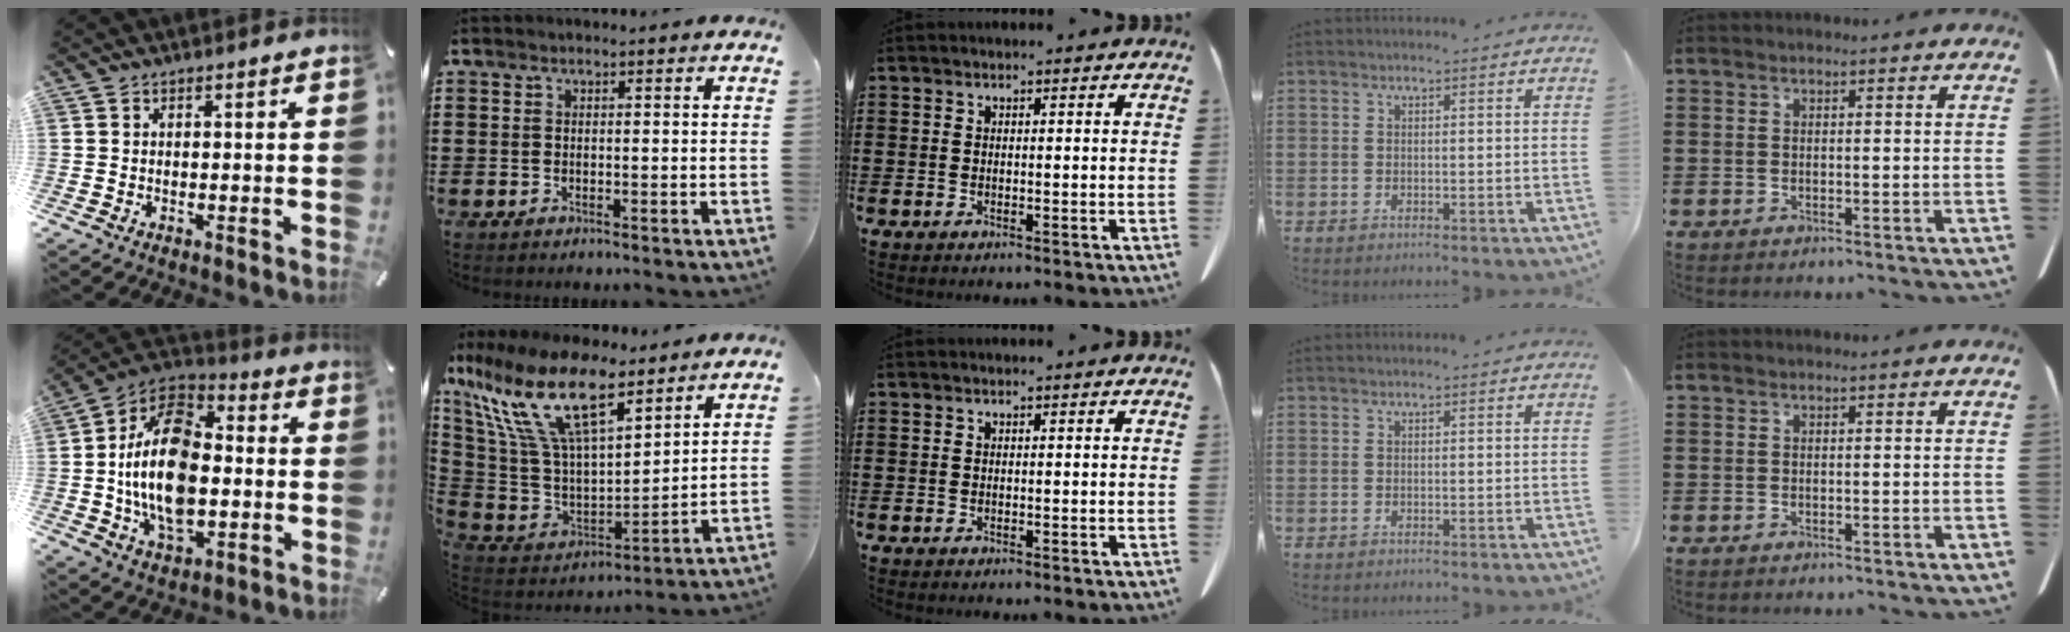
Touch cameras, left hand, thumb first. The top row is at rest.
{"thumb": {"total": 19.5, "force": [-2.3, 12.4, 14.9], "torque": [-0.312, 0.009, -0.048]}, "index": {"total": 17.9, "force": [10.1, 6.8, 13.0], "torque": [-0.302, -0.053, 0.174]}}